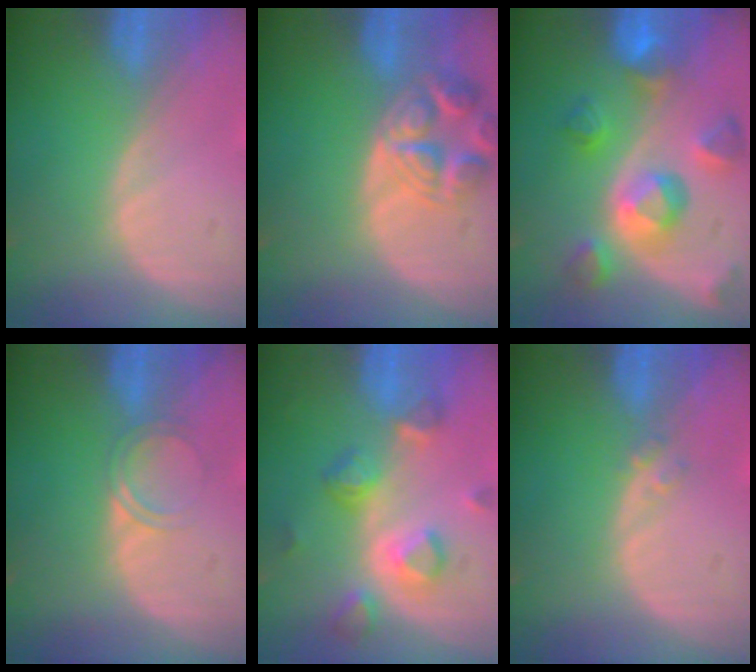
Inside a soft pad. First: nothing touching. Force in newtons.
{"total": 7.8, "press": 7.0, "slide": 3.5}
{"total": 9.7, "press": 8.8, "slide": 4.1}
{"total": 2.4, "press": 2.4, "slide": 0.2}
{"total": 7.8, "press": 7.0, "slide": 3.5}
{"total": 1.4, "press": 1.2, "slide": 0.7}